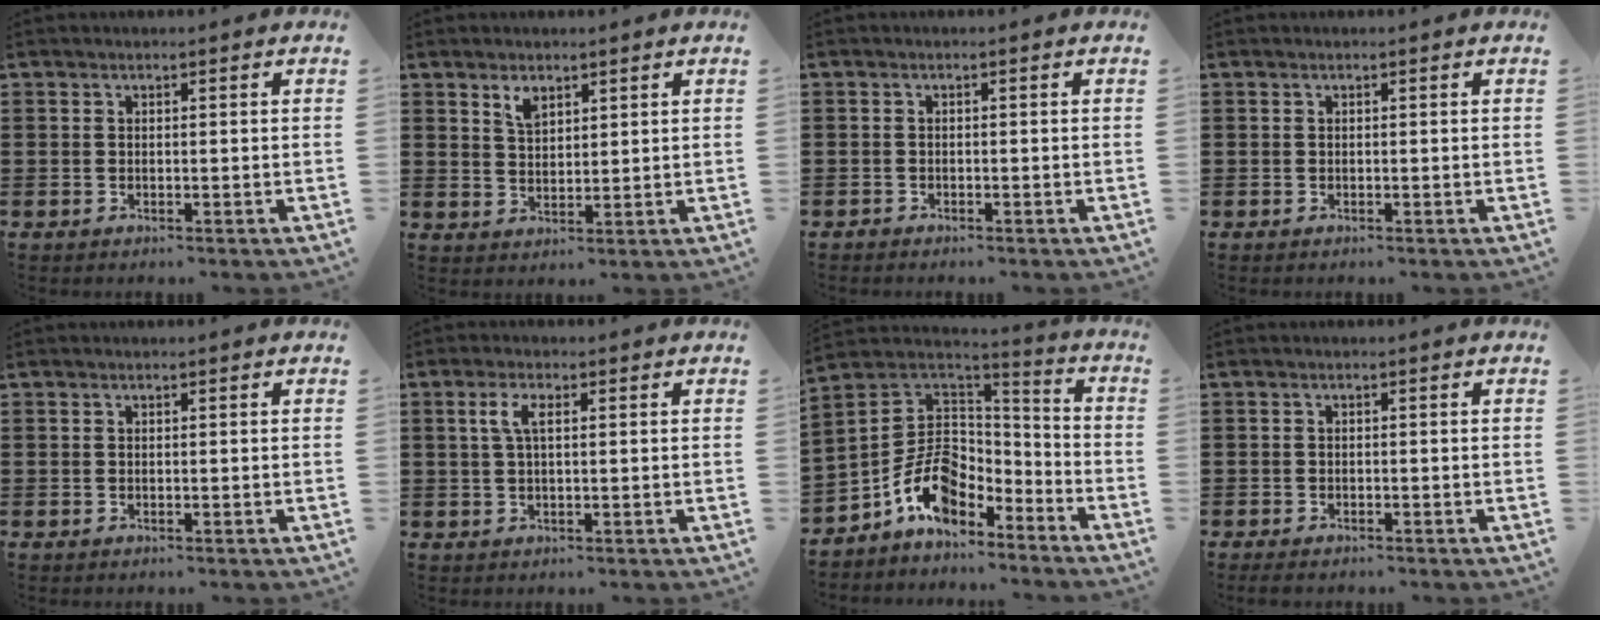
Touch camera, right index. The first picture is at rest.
{"total": 2.9, "force": [2.1, 1.5, 1.4], "torque": [-0.025, 0.000, 0.038]}
{"total": 0.8, "force": [-0.7, 0.3, -0.1], "torque": [0.000, 0.003, -0.016]}
{"total": 0.0}
{"total": 0.0}
{"total": 3.2, "force": [0.8, 1.1, 2.9], "torque": [-0.067, 0.007, 0.008]}
{"total": 10.0, "force": [-4.9, 6.7, 5.6], "torque": [-0.133, 0.007, -0.092]}
{"total": 0.9, "force": [-0.9, 0.2, 0.2], "torque": [-0.006, -0.003, -0.017]}